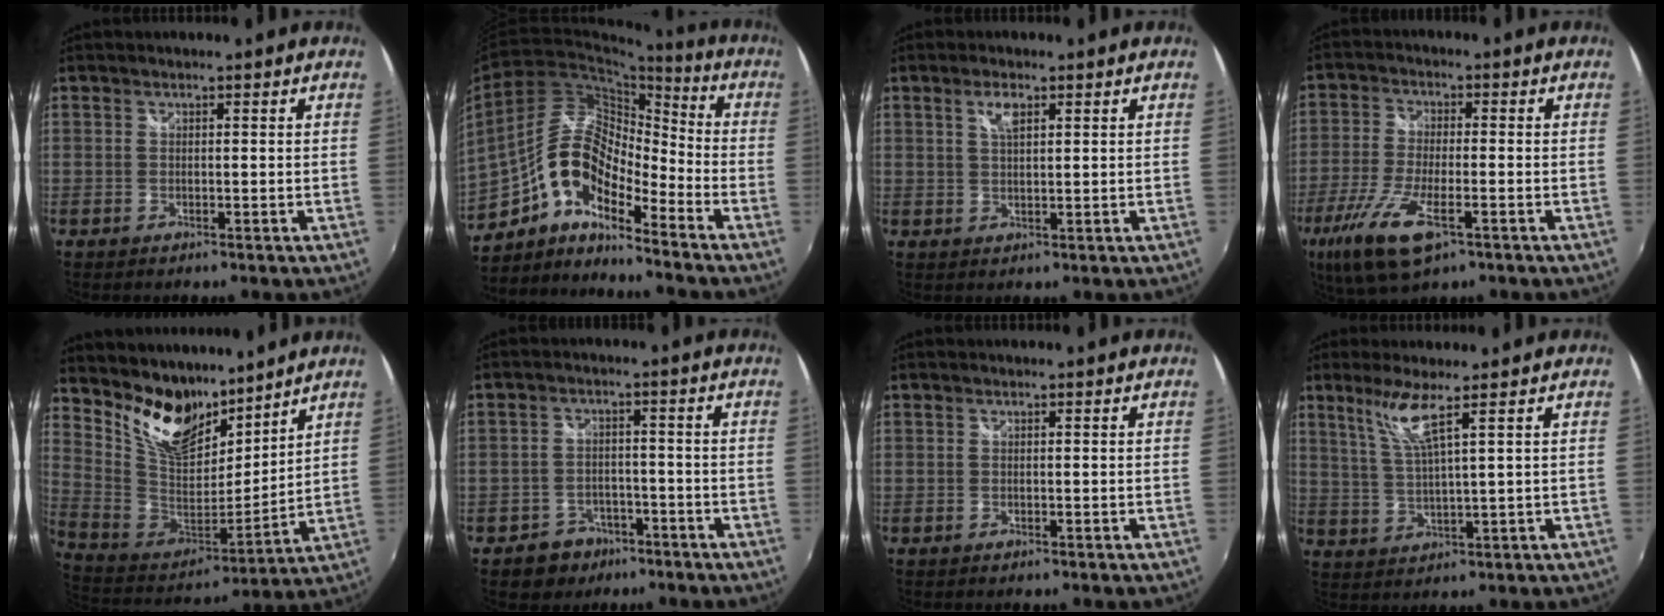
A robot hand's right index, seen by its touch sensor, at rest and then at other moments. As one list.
[{"total": 12.5, "force": [-7.4, 5.2, 8.7], "torque": [-0.160, 0.019, -0.150]}, {"total": 3.1, "force": [1.5, 1.1, 2.4], "torque": [-0.044, 0.002, 0.026]}, {"total": 12.6, "force": [-6.6, 4.2, 9.9], "torque": [-0.221, -0.033, -0.127]}, {"total": 16.3, "force": [12.2, 7.9, 7.4], "torque": [-0.158, -0.003, 0.238]}, {"total": 6.5, "force": [-4.2, 4.8, 1.1], "torque": [-0.044, 0.018, -0.058]}, {"total": 0.0}, {"total": 5.9, "force": [3.6, -0.5, 4.7], "torque": [-0.096, -0.007, 0.077]}]